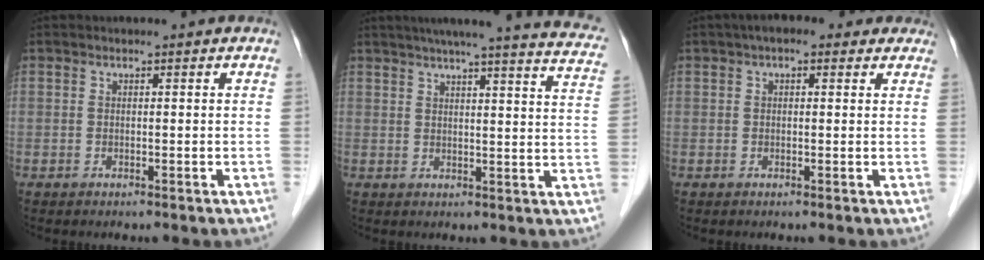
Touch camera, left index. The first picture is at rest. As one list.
[{"total": 24.1, "force": [21.3, 0.9, 11.2], "torque": [-0.159, -0.031, 0.244]}, {"total": 5.2, "force": [3.4, 2.4, 3.1], "torque": [-0.037, 0.037, 0.044]}]